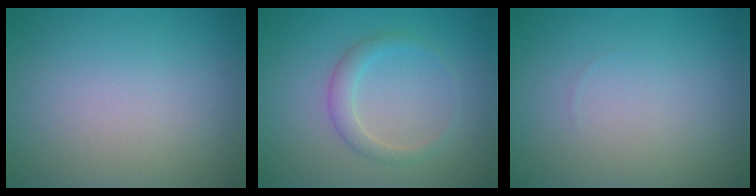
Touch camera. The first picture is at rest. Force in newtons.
{"total": 1.9, "press": 1.9, "slide": 0.1}
{"total": 0.0}